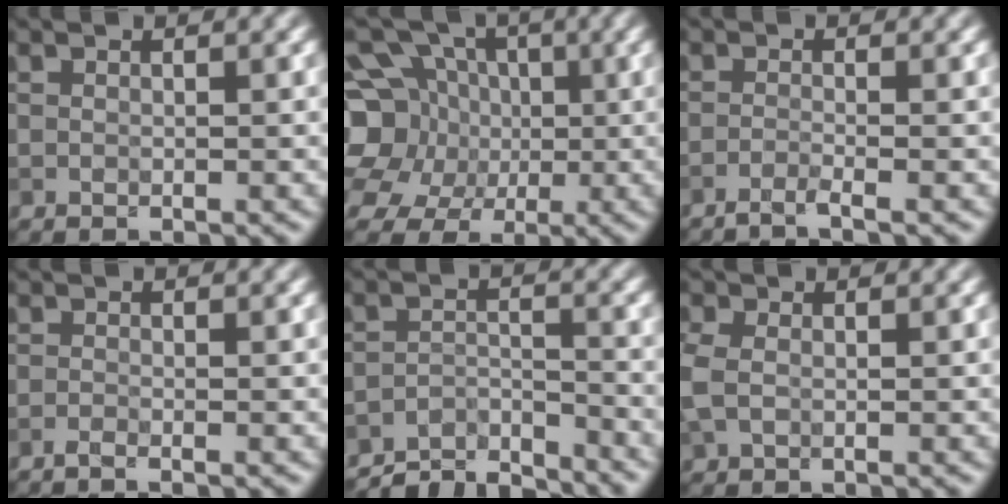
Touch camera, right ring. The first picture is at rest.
{"total": 14.8, "force": [1.1, 13.1, 6.8], "torque": [-0.184, 0.026, -0.009]}
{"total": 1.5, "force": [-1.1, 0.1, 1.0], "torque": [-0.014, -0.001, -0.034]}
{"total": 0.8, "force": [-0.6, 0.1, 0.5], "torque": [-0.011, -0.001, -0.016]}
{"total": 5.9, "force": [-5.6, 1.4, 1.4], "torque": [-0.024, -0.007, -0.099]}
{"total": 2.1, "force": [-0.2, 1.6, 1.3], "torque": [-0.040, 0.002, -0.012]}